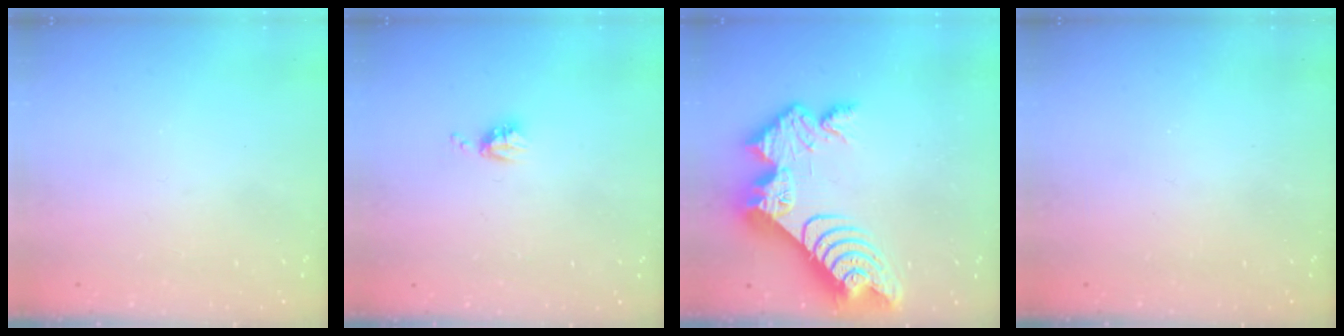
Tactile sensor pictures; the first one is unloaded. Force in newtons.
{"total": 3.8, "press": 3.8, "slide": 0.6}
{"total": 17.2, "press": 17.2, "slide": 1.2}
{"total": 0.0}